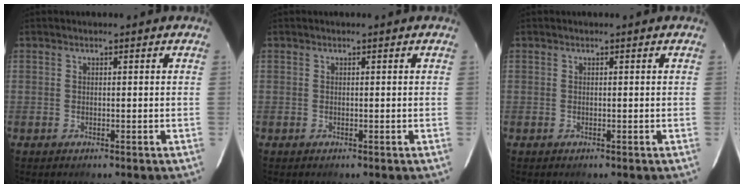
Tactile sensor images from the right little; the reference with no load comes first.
{"total": 0.0}
{"total": 0.0}